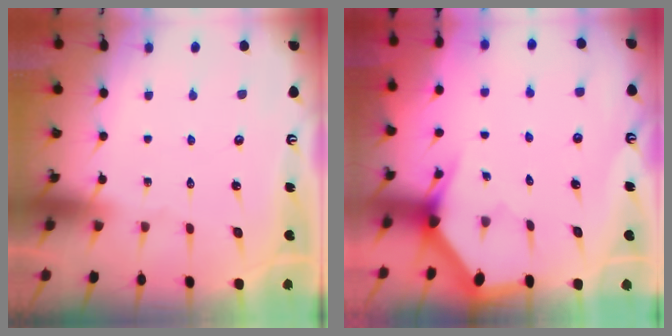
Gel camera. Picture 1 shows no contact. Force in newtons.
{"total": 3.1, "press": 3.1, "slide": 0.1}